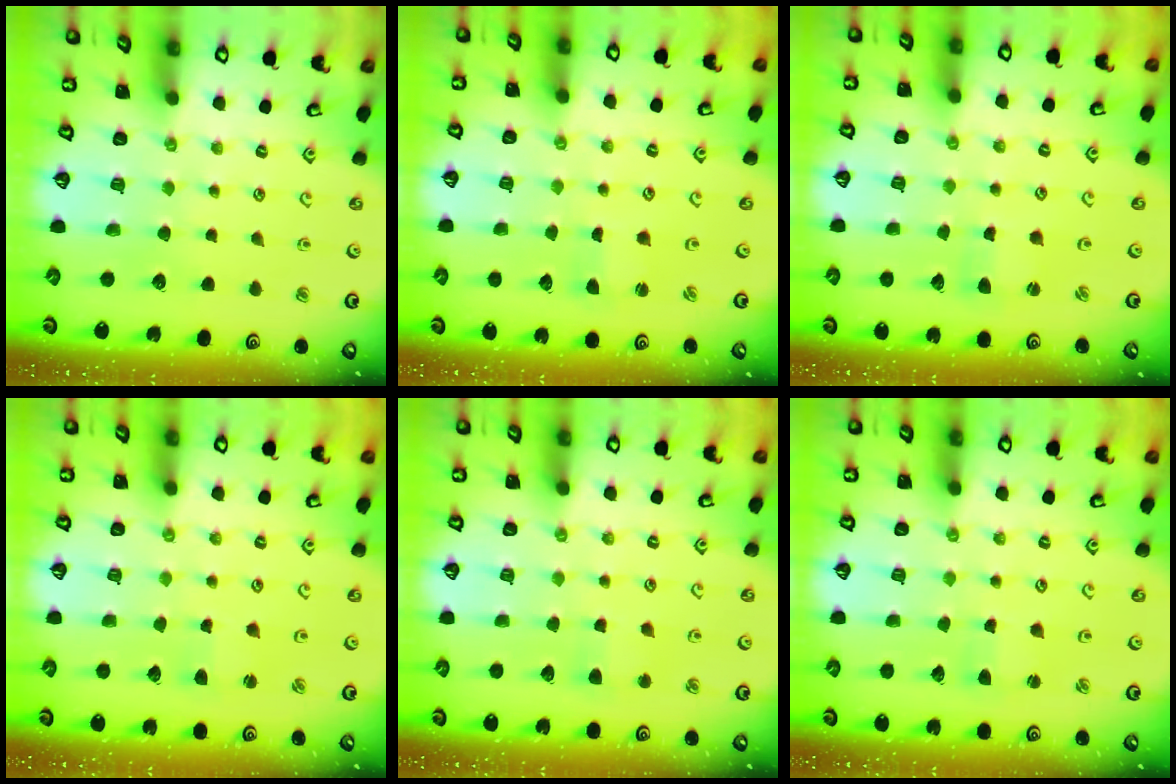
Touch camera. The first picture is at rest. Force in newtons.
{"total": 1.1, "press": 1.1, "slide": 0.2}
{"total": 1.7, "press": 1.7, "slide": 0.3}
{"total": 2.0, "press": 2.0, "slide": 0.3}
{"total": 3.5, "press": 3.5, "slide": 0.7}
{"total": 2.7, "press": 2.7, "slide": 0.3}